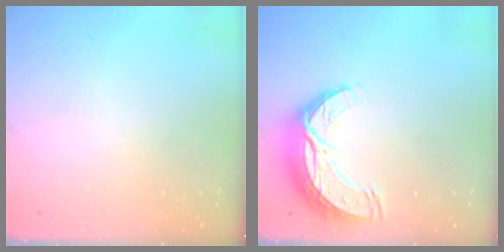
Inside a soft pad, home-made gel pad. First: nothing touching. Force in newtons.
{"total": 10.2, "press": 10.2, "slide": 0.6}